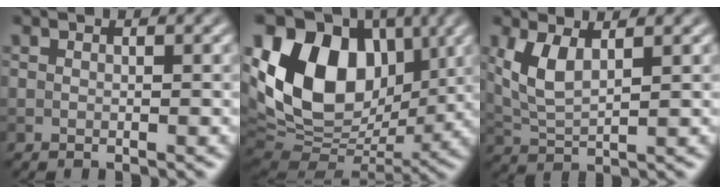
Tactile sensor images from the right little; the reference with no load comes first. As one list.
[{"total": 15.3, "force": [3.8, 10.8, 10.1], "torque": [-0.192, 0.021, 0.065]}, {"total": 3.8, "force": [1.6, 1.6, 3.1], "torque": [-0.078, -0.001, 0.036]}]